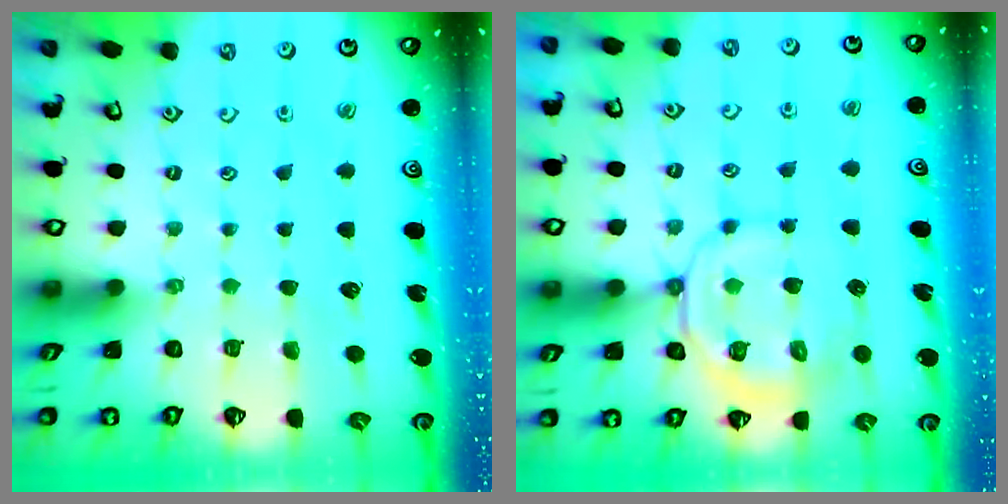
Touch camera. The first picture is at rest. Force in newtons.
{"total": 12.1, "press": 12.0, "slide": 1.6}